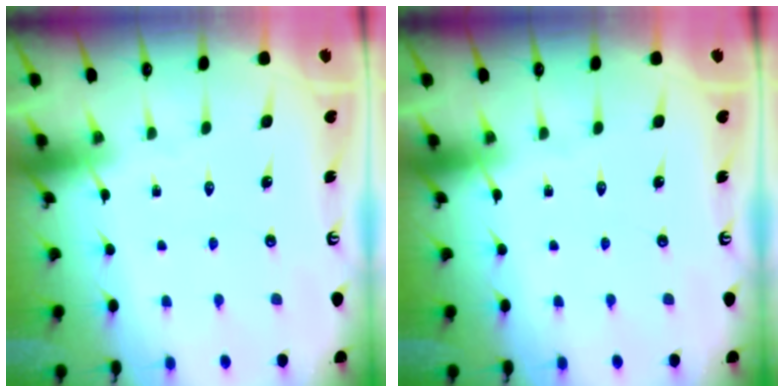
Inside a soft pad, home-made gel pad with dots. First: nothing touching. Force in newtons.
{"total": 0.0}